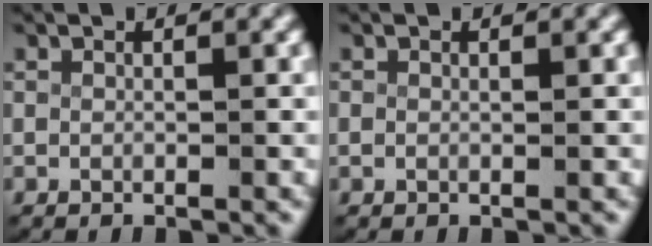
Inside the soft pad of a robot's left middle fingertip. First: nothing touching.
{"total": 0.6, "force": [-0.2, 0.4, 0.4], "torque": [-0.014, -0.009, 0.003]}